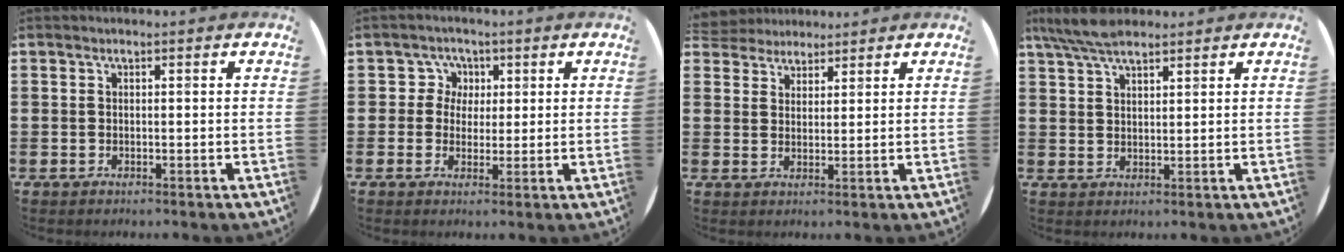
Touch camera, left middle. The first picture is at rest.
{"total": 3.2, "force": [1.1, 2.9, 0.4], "torque": [-0.012, 0.009, 0.016]}
{"total": 3.4, "force": [3.2, 1.2, -0.4], "torque": [-0.003, -0.001, 0.062]}
{"total": 5.4, "force": [4.5, 1.6, 2.6], "torque": [-0.061, -0.002, 0.082]}